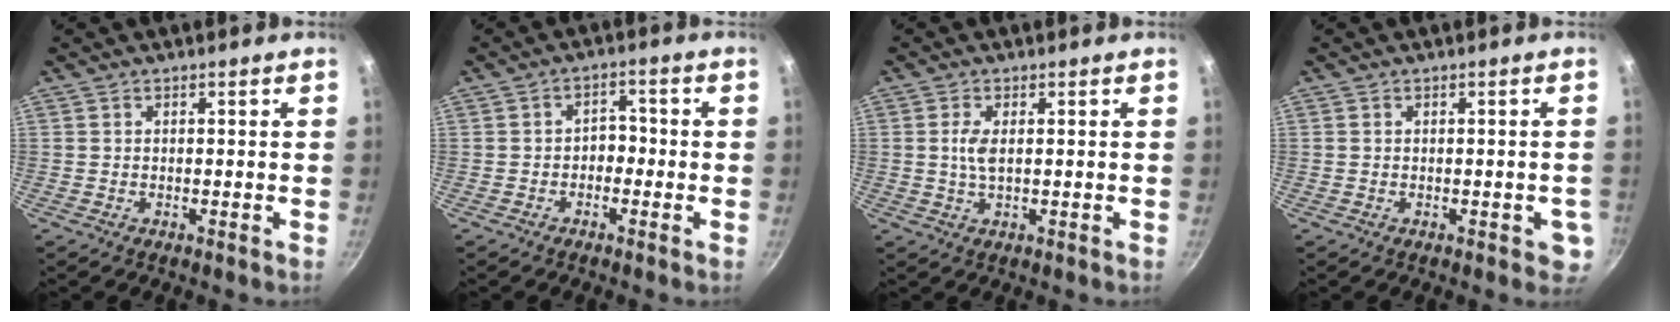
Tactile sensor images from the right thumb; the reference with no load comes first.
{"total": 3.1, "force": [-1.1, 2.3, 1.8], "torque": [-0.003, 0.018, -0.022]}
{"total": 3.1, "force": [0.4, 1.3, 2.8], "torque": [-0.061, 0.001, 0.006]}
{"total": 3.3, "force": [-0.7, 2.0, 2.6], "torque": [-0.015, 0.006, -0.007]}